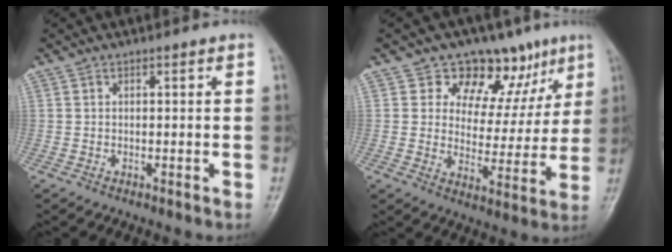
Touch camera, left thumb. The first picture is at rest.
{"total": 13.5, "force": [8.3, 8.8, 6.0], "torque": [-0.020, -0.032, 0.117]}